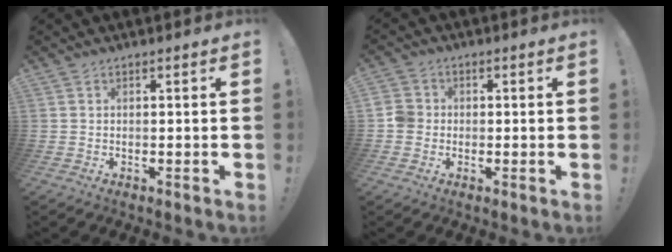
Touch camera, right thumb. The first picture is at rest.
{"total": 4.3, "force": [-0.8, 3.9, 1.6], "torque": [-0.030, 0.011, -0.014]}